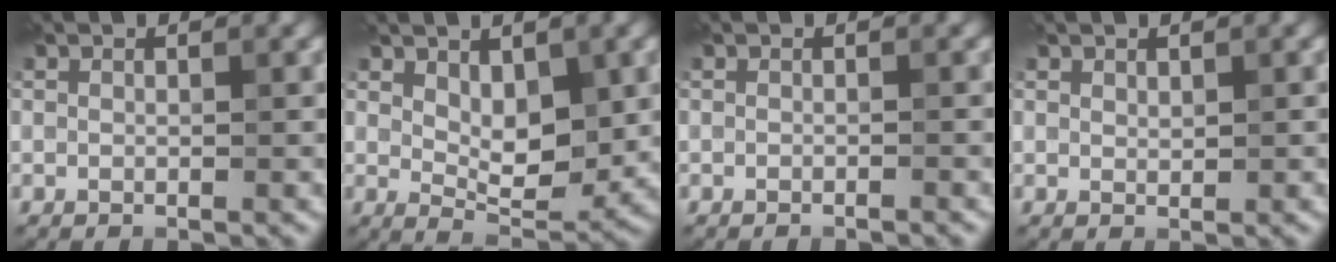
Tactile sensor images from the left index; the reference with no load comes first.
{"total": 5.2, "force": [1.3, 2.5, 4.3], "torque": [-0.074, -0.008, 0.028]}
{"total": 1.0, "force": [-0.9, 0.2, 0.5], "torque": [-0.004, -0.001, -0.024]}
{"total": 0.6, "force": [0.5, 0.2, 0.3], "torque": [-0.009, -0.001, 0.011]}